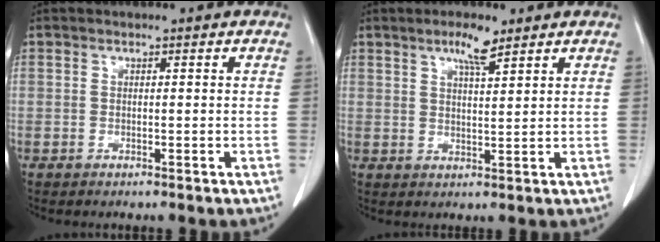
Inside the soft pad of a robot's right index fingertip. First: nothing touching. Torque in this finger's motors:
{"motor_torque": [0.18, 0.20, 0.08, 0.05]}